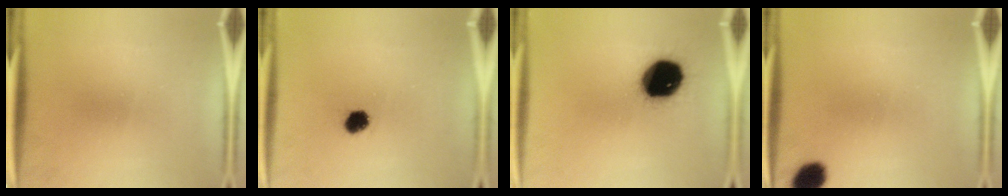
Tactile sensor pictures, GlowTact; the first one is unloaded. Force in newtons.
{"total": 2.6}
{"total": 17.4}
{"total": 6.1}